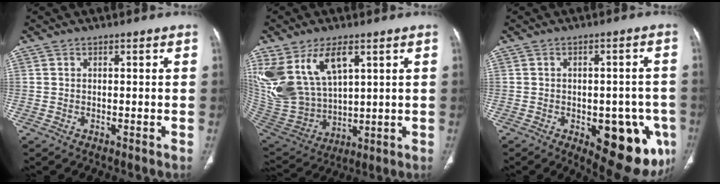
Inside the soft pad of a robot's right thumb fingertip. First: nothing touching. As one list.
[{"total": 17.8, "force": [7.8, 9.9, 12.5], "torque": [-0.247, -0.032, 0.175]}, {"total": 16.8, "force": [-6.1, 7.8, 13.5], "torque": [-0.116, 0.014, -0.056]}]